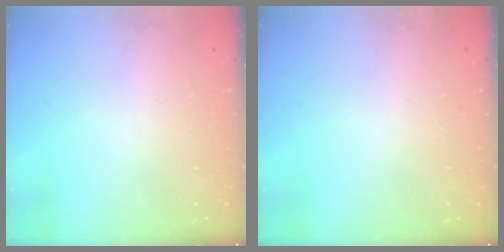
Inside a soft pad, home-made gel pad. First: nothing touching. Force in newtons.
{"total": 0.0}